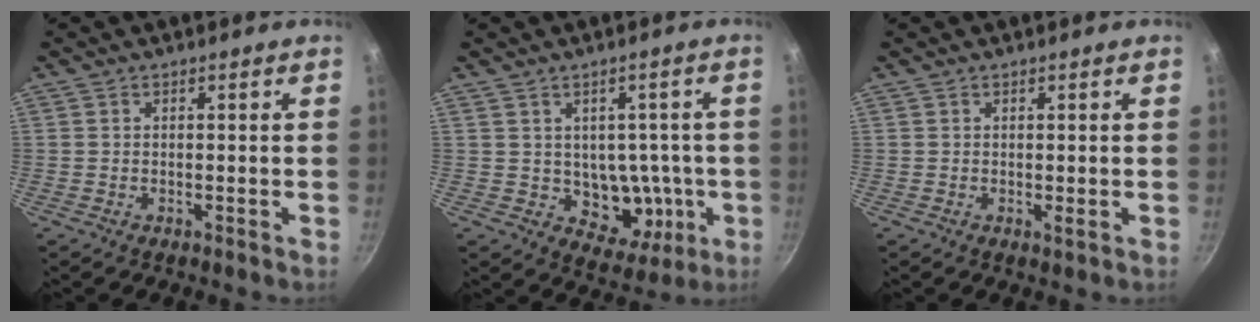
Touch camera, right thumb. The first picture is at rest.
{"total": 9.6, "force": [-0.7, 7.6, 5.8], "torque": [-0.038, -0.001, 0.004]}
{"total": 0.7, "force": [0.1, 0.3, 0.6], "torque": [-0.010, -0.003, 0.002]}